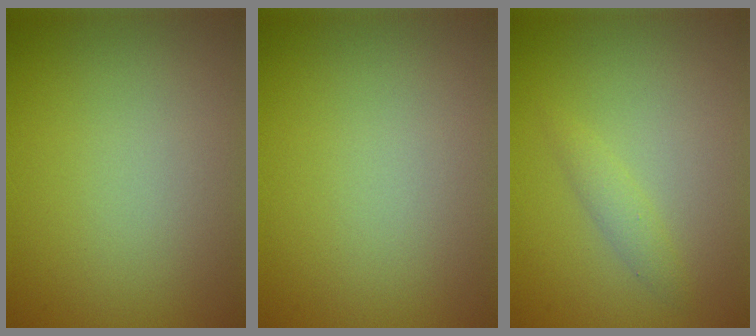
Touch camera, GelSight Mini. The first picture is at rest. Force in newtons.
{"total": 0.0}
{"total": 1.3, "press": 1.3, "slide": 0.0}